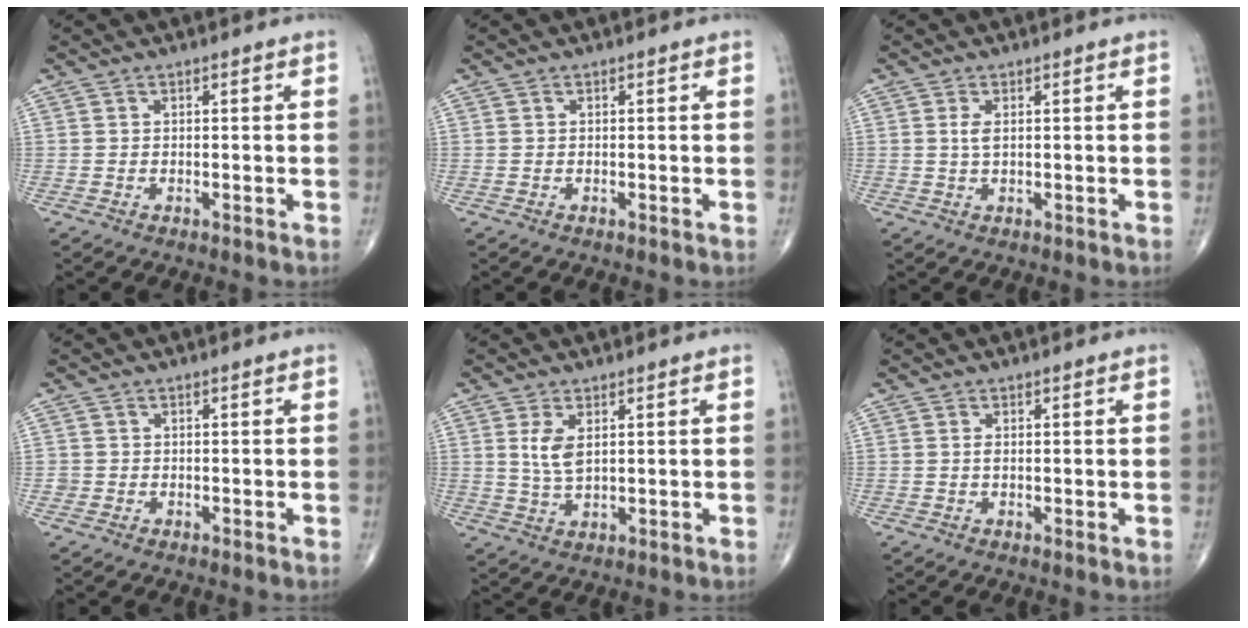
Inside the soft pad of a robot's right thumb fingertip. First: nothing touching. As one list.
[{"total": 0.0}, {"total": 1.8, "force": [0.4, 0.7, 1.5], "torque": [-0.036, 0.000, 0.012]}, {"total": 1.0, "force": [-0.3, 1.0, 0.0], "torque": [0.006, 0.006, -0.007]}, {"total": 4.6, "force": [1.4, 2.2, 3.8], "torque": [-0.073, -0.010, 0.034]}, {"total": 1.0, "force": [0.2, 0.4, 0.9], "torque": [-0.018, -0.002, 0.002]}]